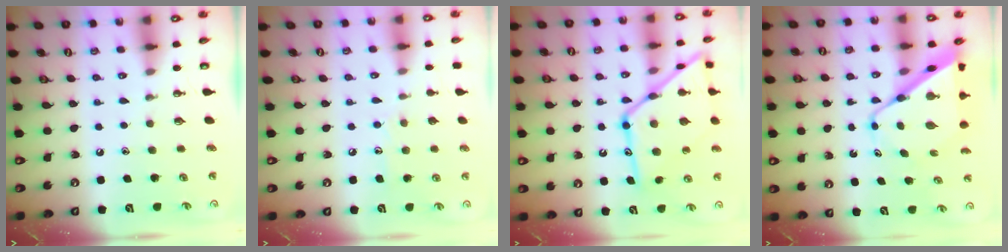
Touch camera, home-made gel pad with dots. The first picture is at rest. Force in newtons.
{"total": 6.5, "press": 6.5, "slide": 0.4}
{"total": 21.4, "press": 21.3, "slide": 1.6}
{"total": 11.4, "press": 11.4, "slide": 1.0}